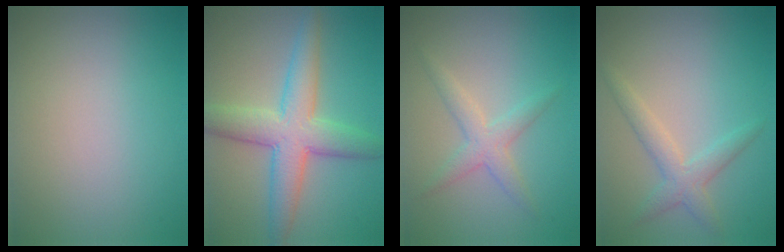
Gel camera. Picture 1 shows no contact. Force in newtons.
{"total": 6.6, "press": 6.6, "slide": 0.3}
{"total": 2.4, "press": 2.4, "slide": 0.0}
{"total": 2.5, "press": 2.5, "slide": 0.0}